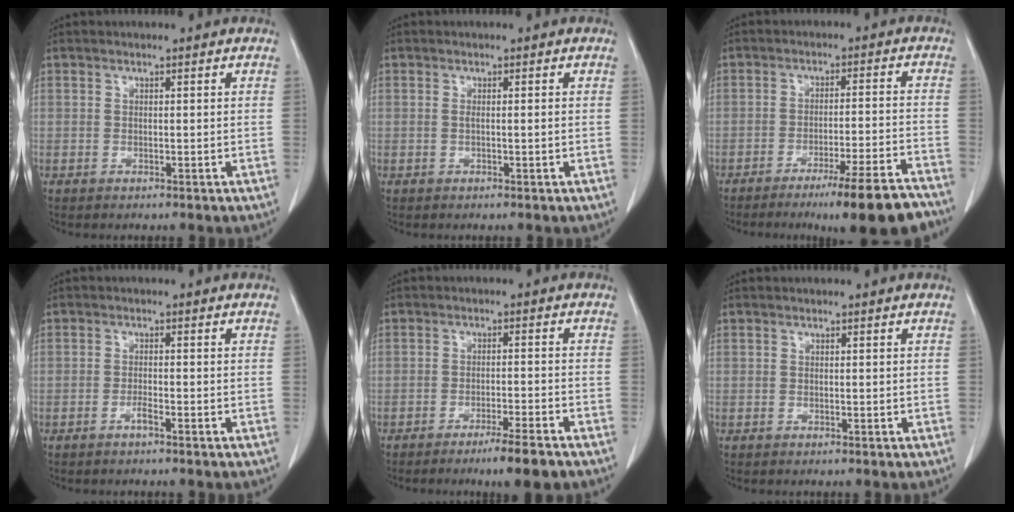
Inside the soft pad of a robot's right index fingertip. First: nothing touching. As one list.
[{"total": 1.0, "force": [0.1, 0.0, 1.0], "torque": [-0.014, 0.001, 0.007]}, {"total": 12.9, "force": [-10.4, -0.3, 7.7], "torque": [-0.080, -0.003, -0.152]}, {"total": 1.4, "force": [-1.0, -0.1, 0.9], "torque": [-0.018, 0.000, -0.020]}, {"total": 5.6, "force": [-4.1, -0.3, 3.8], "torque": [-0.057, -0.011, -0.067]}, {"total": 0.0}]